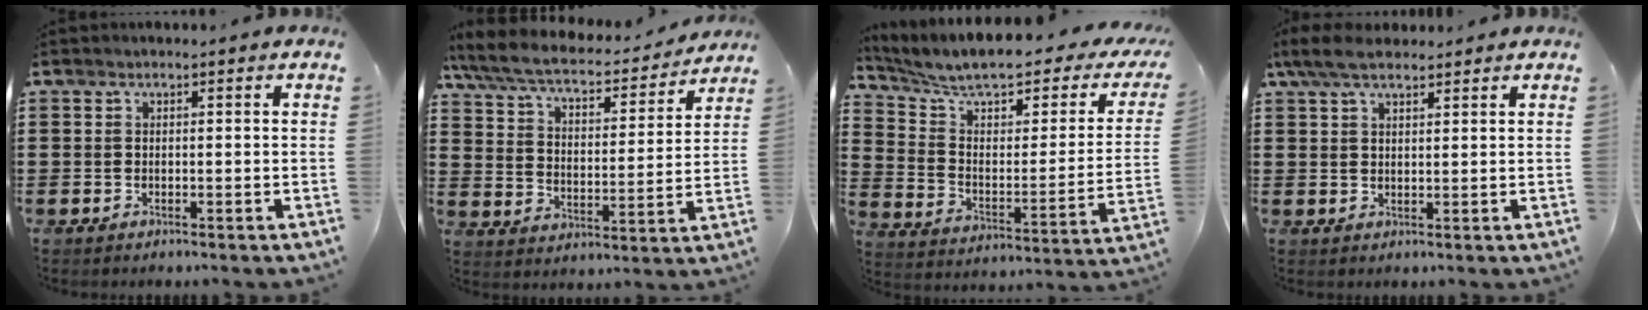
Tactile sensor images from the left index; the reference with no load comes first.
{"total": 6.5, "force": [5.8, 0.9, 2.7], "torque": [-0.079, -0.039, 0.098]}
{"total": 8.4, "force": [6.5, 2.1, 4.9], "torque": [-0.115, -0.045, 0.107]}
{"total": 5.3, "force": [3.9, 1.9, 3.1], "torque": [-0.069, 0.002, 0.074]}